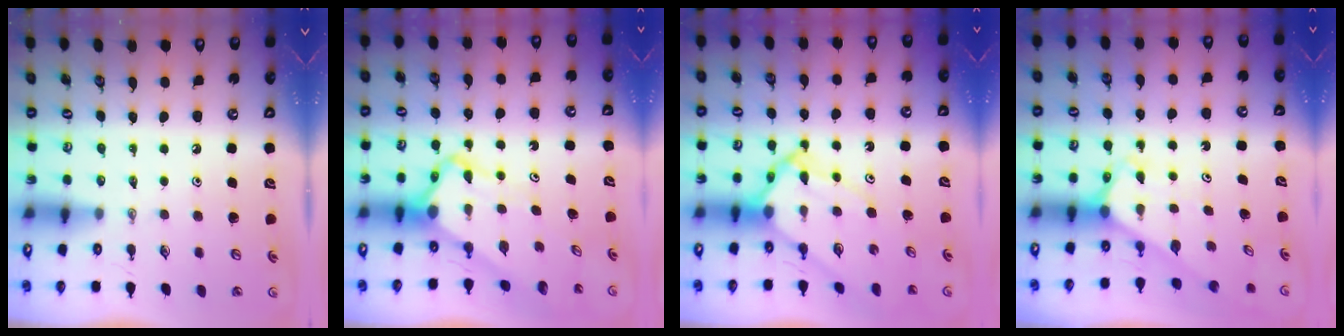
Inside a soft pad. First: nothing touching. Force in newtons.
{"total": 6.8, "press": 6.8, "slide": 0.4}
{"total": 9.7, "press": 9.7, "slide": 0.8}
{"total": 2.7, "press": 2.7, "slide": 0.2}